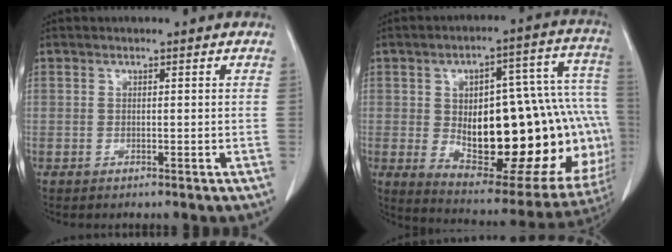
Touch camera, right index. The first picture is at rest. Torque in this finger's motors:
{"motor_torque": [2.14, 0.00, 0.70, 0.14]}